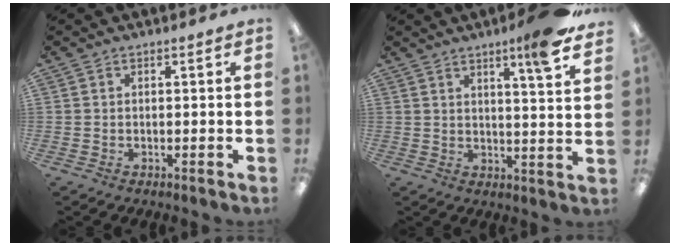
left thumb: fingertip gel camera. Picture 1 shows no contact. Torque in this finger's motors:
{"motor_torque": [1.05, -0.08, 1.19, -0.76, 0.08]}